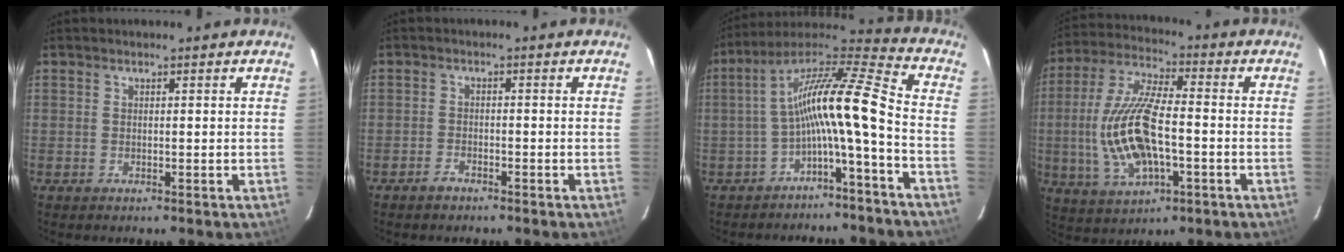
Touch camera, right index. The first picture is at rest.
{"total": 2.2, "force": [-1.8, 1.0, 0.7], "torque": [-0.020, 0.004, -0.032]}
{"total": 14.4, "force": [-3.8, 0.8, 13.8], "torque": [-0.254, 0.015, -0.075]}
{"total": 16.0, "force": [-2.8, 6.3, 14.4], "torque": [-0.304, -0.002, -0.046]}